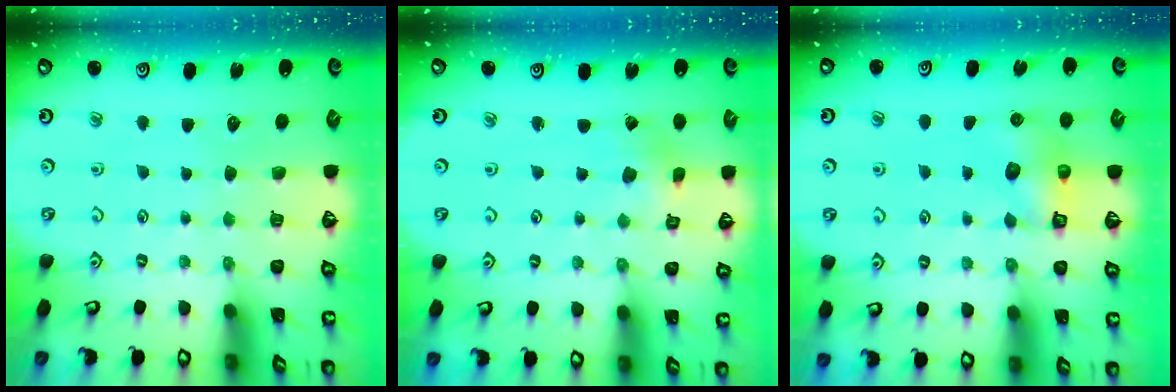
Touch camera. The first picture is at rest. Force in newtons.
{"total": 1.4, "press": 1.4, "slide": 0.4}
{"total": 6.2, "press": 6.2, "slide": 0.2}